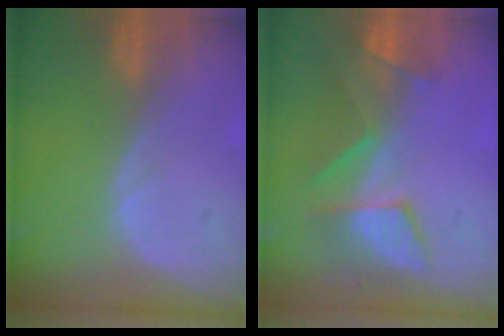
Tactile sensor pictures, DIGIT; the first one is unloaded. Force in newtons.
{"total": 7.5, "press": 7.3, "slide": 1.5}